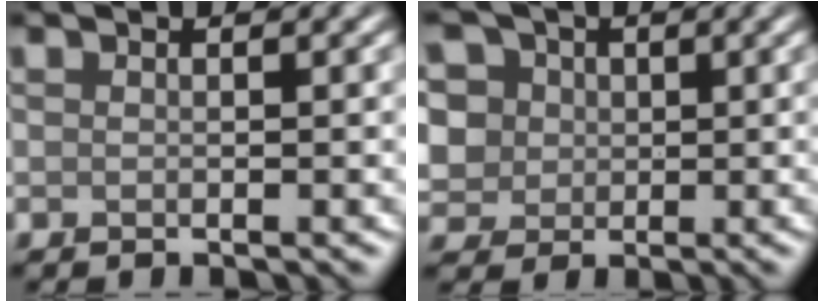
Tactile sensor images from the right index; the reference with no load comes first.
{"total": 10.3, "force": [4.0, 8.1, 5.0], "torque": [-0.105, 0.031, 0.045]}